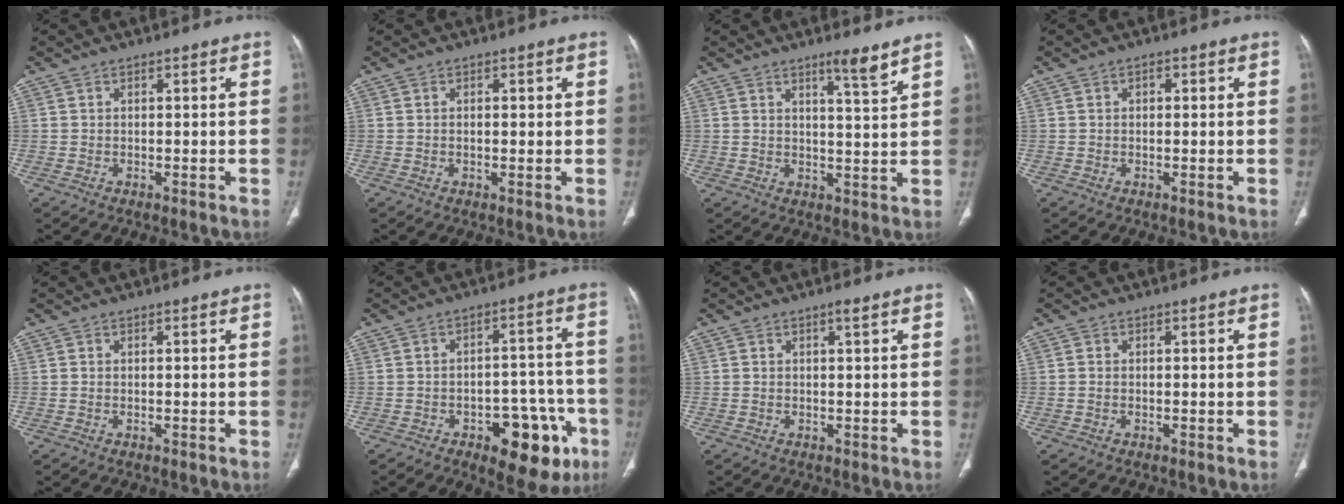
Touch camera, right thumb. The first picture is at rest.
{"total": 1.4, "force": [0.2, 0.7, 1.1], "torque": [-0.017, 0.001, 0.001]}
{"total": 4.6, "force": [3.4, 0.0, 3.1], "torque": [-0.040, -0.031, 0.055]}
{"total": 1.1, "force": [0.2, 0.8, 0.7], "torque": [-0.007, 0.002, 0.002]}
{"total": 0.0}
{"total": 15.0, "force": [-7.0, 7.5, 11.0], "torque": [-0.103, 0.046, -0.083]}
{"total": 0.8, "force": [0.5, 0.0, 0.7], "torque": [-0.008, 0.001, 0.009]}
{"total": 0.5, "force": [-0.1, 0.4, 0.3], "torque": [-0.003, 0.001, -0.003]}